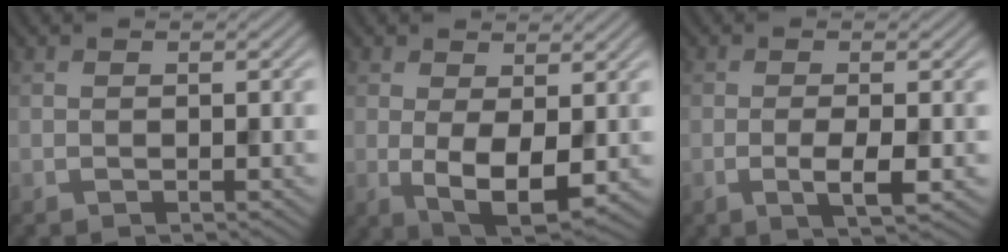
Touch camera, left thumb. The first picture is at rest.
{"total": 6.4, "force": [-0.3, 3.3, 5.5], "torque": [-0.116, -0.010, 0.003]}
{"total": 3.2, "force": [-1.2, 0.6, 2.9], "torque": [-0.063, -0.004, -0.020]}